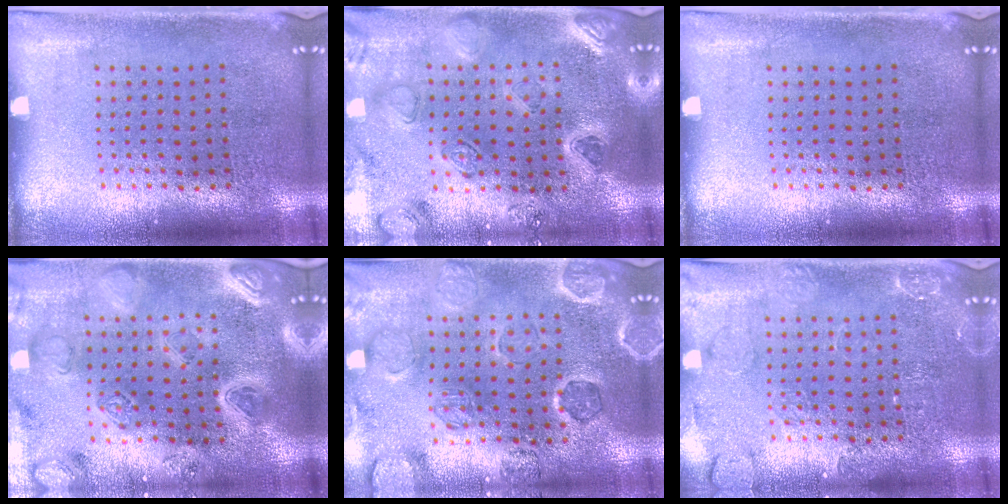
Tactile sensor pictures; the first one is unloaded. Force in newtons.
{"total": 2.3, "press": 2.3, "slide": 0.1}
{"total": 0.0}
{"total": 4.4, "press": 3.9, "slide": 2.0}
{"total": 1.4, "press": 1.4, "slide": 0.2}
{"total": 2.5, "press": 2.5, "slide": 0.4}